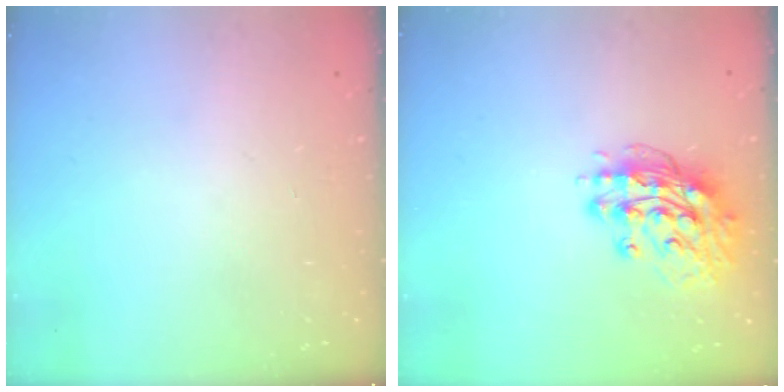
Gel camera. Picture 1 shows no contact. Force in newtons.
{"total": 13.5, "press": 13.4, "slide": 1.3}